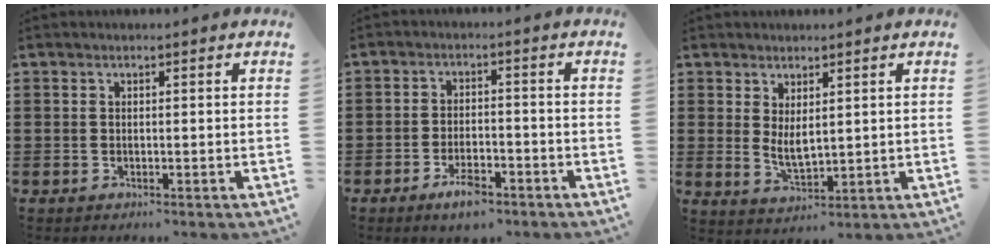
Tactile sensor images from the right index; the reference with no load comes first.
{"total": 4.5, "force": [-3.1, 1.6, 2.9], "torque": [-0.060, 0.005, -0.059]}
{"total": 3.5, "force": [1.1, 1.5, 3.0], "torque": [-0.059, 0.001, 0.021]}